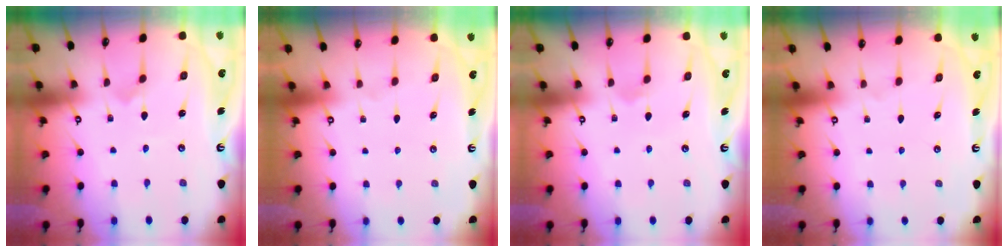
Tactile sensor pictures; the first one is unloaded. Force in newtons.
{"total": 0.0}
{"total": 2.8, "press": 2.8, "slide": 0.6}
{"total": 0.0}